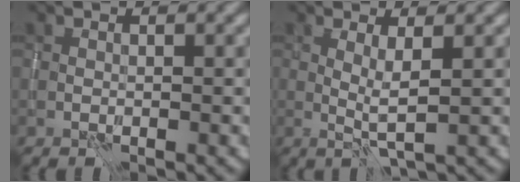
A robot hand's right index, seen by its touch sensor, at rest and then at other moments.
{"total": 2.1, "force": [0.5, 0.0, 2.0], "torque": [-0.040, -0.006, 0.009]}